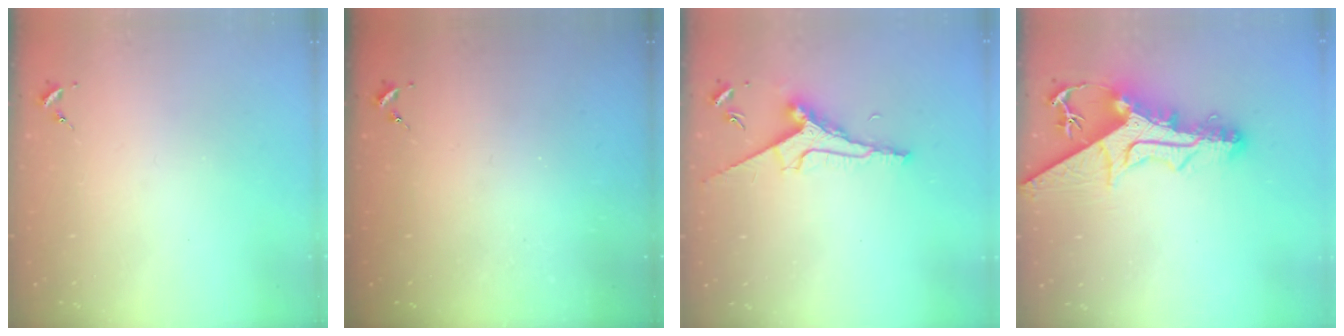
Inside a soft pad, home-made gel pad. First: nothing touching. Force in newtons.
{"total": 0.0}
{"total": 9.5, "press": 9.5, "slide": 0.9}
{"total": 17.8, "press": 17.7, "slide": 1.8}